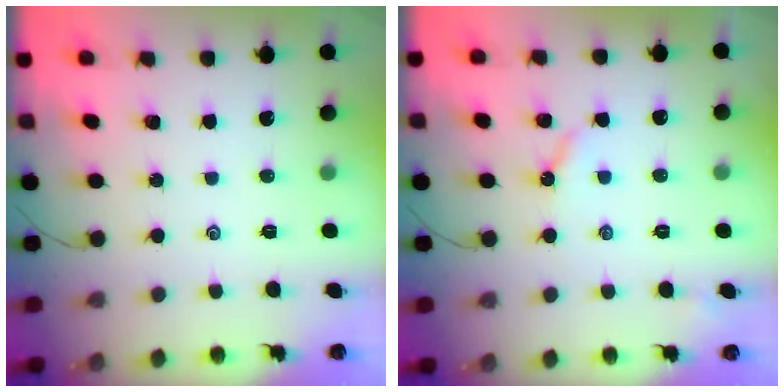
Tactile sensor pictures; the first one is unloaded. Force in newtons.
{"total": 3.4, "press": 3.4, "slide": 0.6}